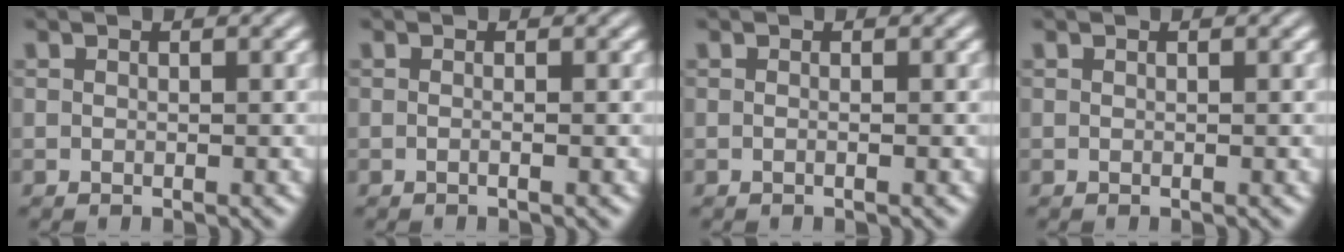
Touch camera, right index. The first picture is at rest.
{"total": 0.8, "force": [-0.6, -0.4, 0.4], "torque": [-0.009, -0.002, -0.009]}
{"total": 0.5, "force": [-0.4, -0.2, 0.2], "torque": [-0.005, -0.002, -0.007]}
{"total": 0.0}